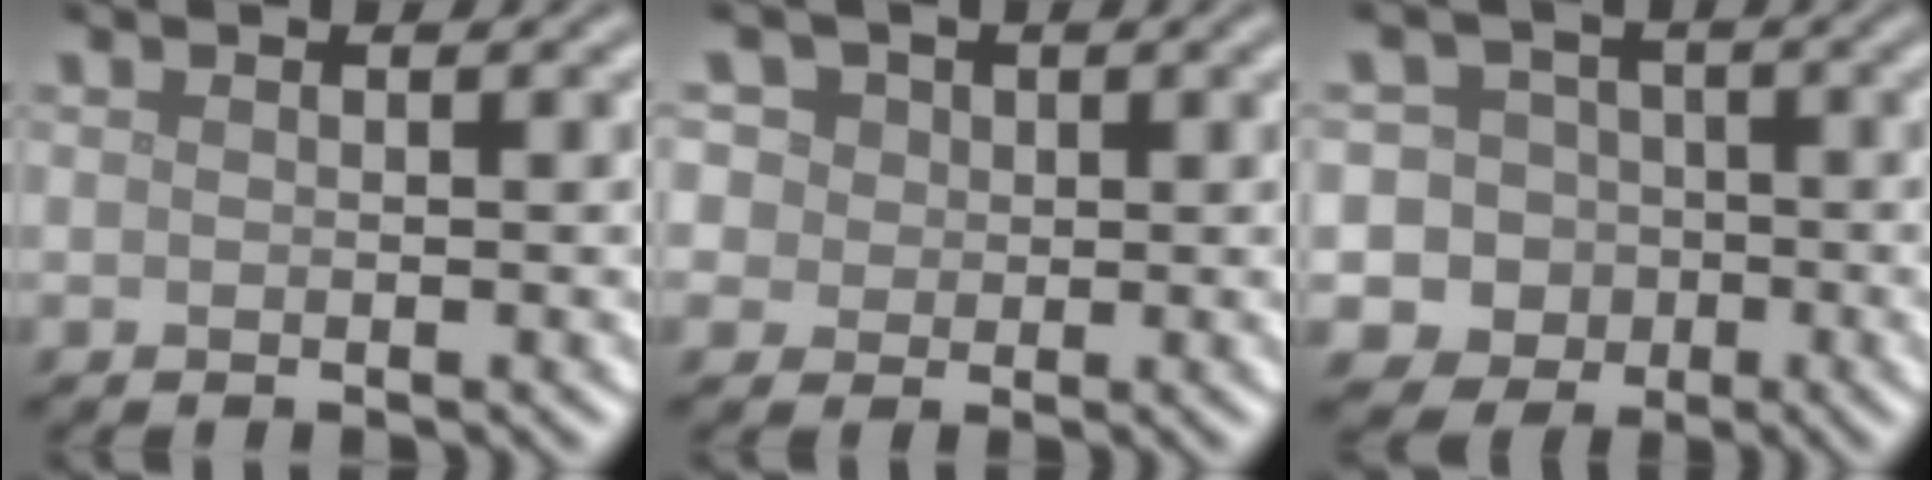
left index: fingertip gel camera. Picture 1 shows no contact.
{"total": 7.5, "force": [3.8, 5.6, 3.3], "torque": [-0.056, 0.026, 0.033]}
{"total": 9.1, "force": [-2.1, 8.6, 2.1], "torque": [-0.033, 0.012, -0.071]}